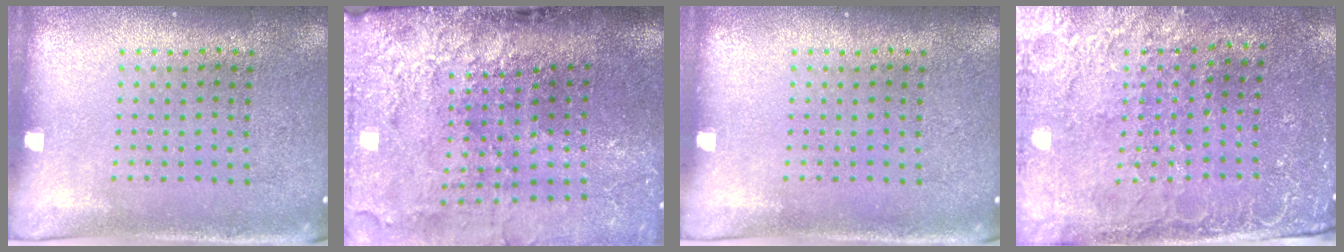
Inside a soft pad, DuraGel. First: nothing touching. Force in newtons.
{"total": 4.7, "press": 3.6, "slide": 3.0}
{"total": 0.0}
{"total": 3.0, "press": 2.8, "slide": 1.1}